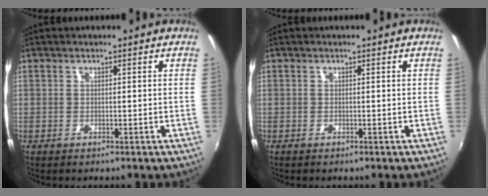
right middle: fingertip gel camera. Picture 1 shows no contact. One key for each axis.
{"total": 0.0}